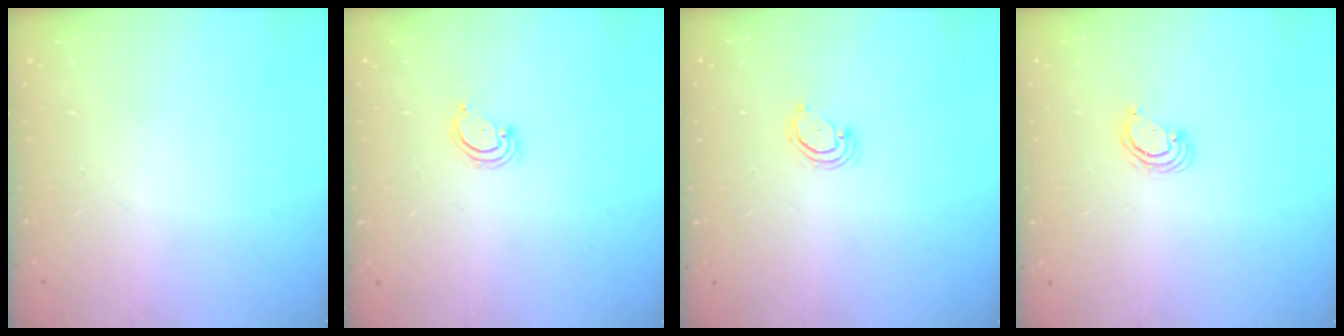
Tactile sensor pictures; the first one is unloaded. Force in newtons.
{"total": 2.8, "press": 2.8, "slide": 0.2}
{"total": 2.9, "press": 2.8, "slide": 0.4}
{"total": 2.5, "press": 2.5, "slide": 0.2}